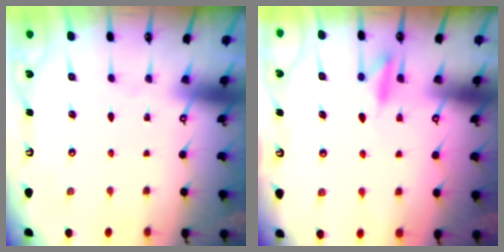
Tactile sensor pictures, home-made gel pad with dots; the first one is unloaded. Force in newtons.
{"total": 10.0, "press": 9.9, "slide": 1.3}